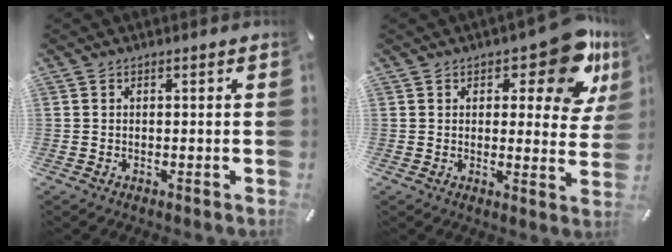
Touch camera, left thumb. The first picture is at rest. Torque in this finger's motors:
{"motor_torque": [0.71, -0.12, 0.34, -0.01, 0.00]}